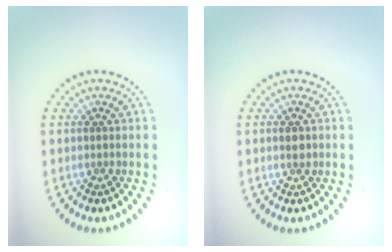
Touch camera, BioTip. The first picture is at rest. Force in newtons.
{"total": 1.0, "press": 1.0, "slide": 0.0}